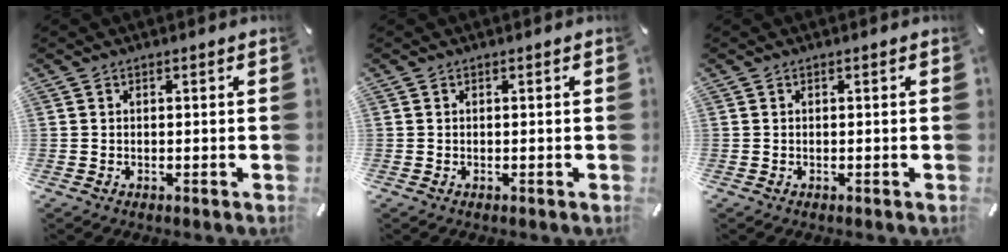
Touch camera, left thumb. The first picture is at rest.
{"total": 0.0}
{"total": 0.0}